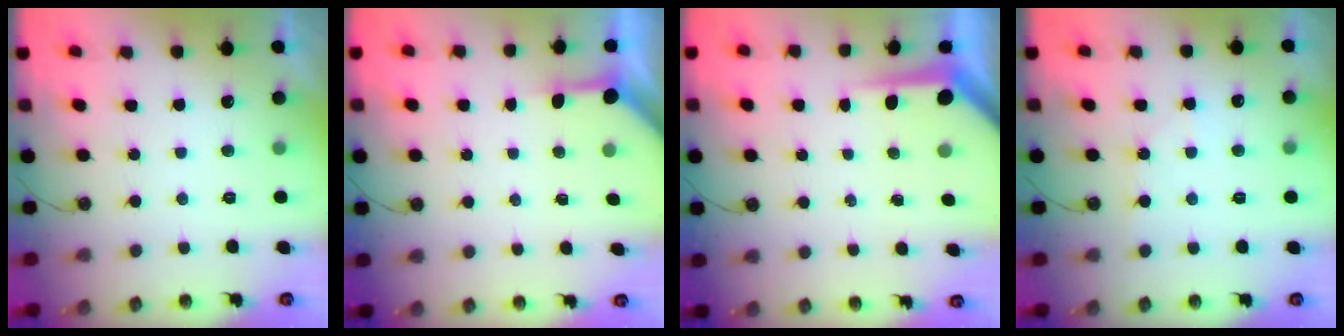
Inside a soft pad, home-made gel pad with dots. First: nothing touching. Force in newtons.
{"total": 3.3, "press": 3.2, "slide": 0.5}
{"total": 4.8, "press": 4.8, "slide": 0.4}
{"total": 4.2, "press": 4.1, "slide": 0.5}